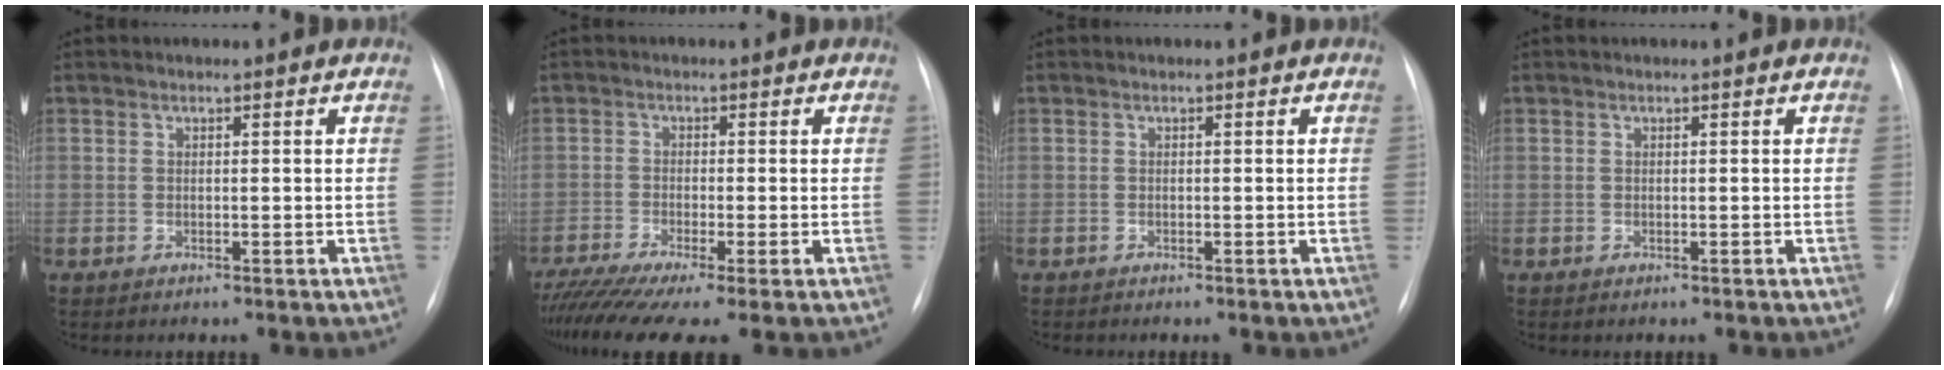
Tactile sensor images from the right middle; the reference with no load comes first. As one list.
[{"total": 9.9, "force": [-7.2, 0.7, 6.7], "torque": [-0.119, -0.017, -0.122]}, {"total": 0.0}, {"total": 0.0}]